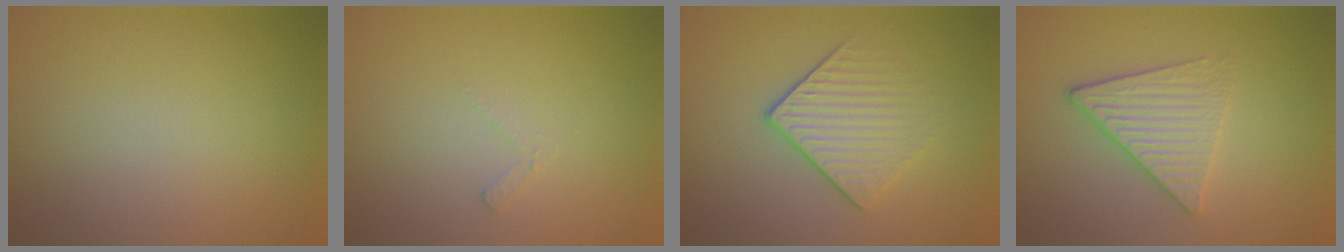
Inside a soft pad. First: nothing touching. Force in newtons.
{"total": 0.8, "press": 0.8, "slide": 0.2}
{"total": 3.9, "press": 2.8, "slide": 2.7}
{"total": 3.7, "press": 3.1, "slide": 2.0}